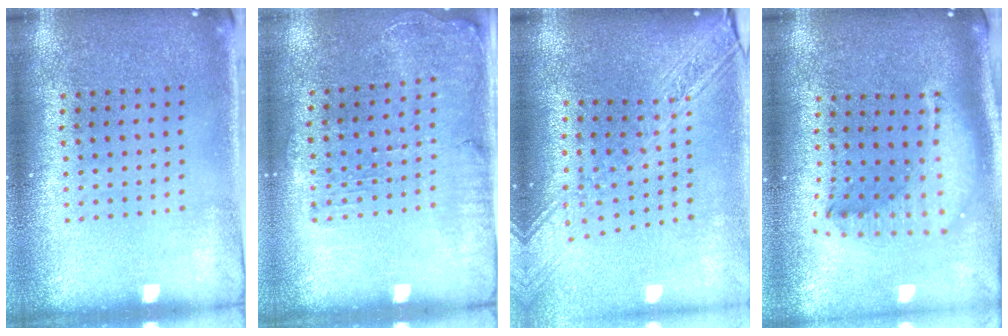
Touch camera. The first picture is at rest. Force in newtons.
{"total": 1.3, "press": 1.2, "slide": 0.4}
{"total": 2.7, "press": 2.1, "slide": 1.6}
{"total": 2.1, "press": 1.7, "slide": 1.3}